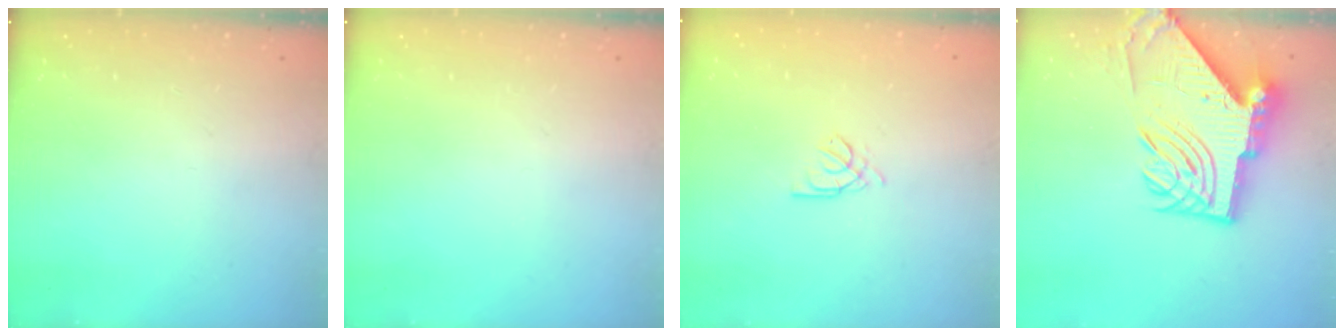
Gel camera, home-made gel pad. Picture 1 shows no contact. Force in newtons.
{"total": 0.0}
{"total": 2.2, "press": 2.2, "slide": 0.6}
{"total": 14.6, "press": 14.5, "slide": 1.6}